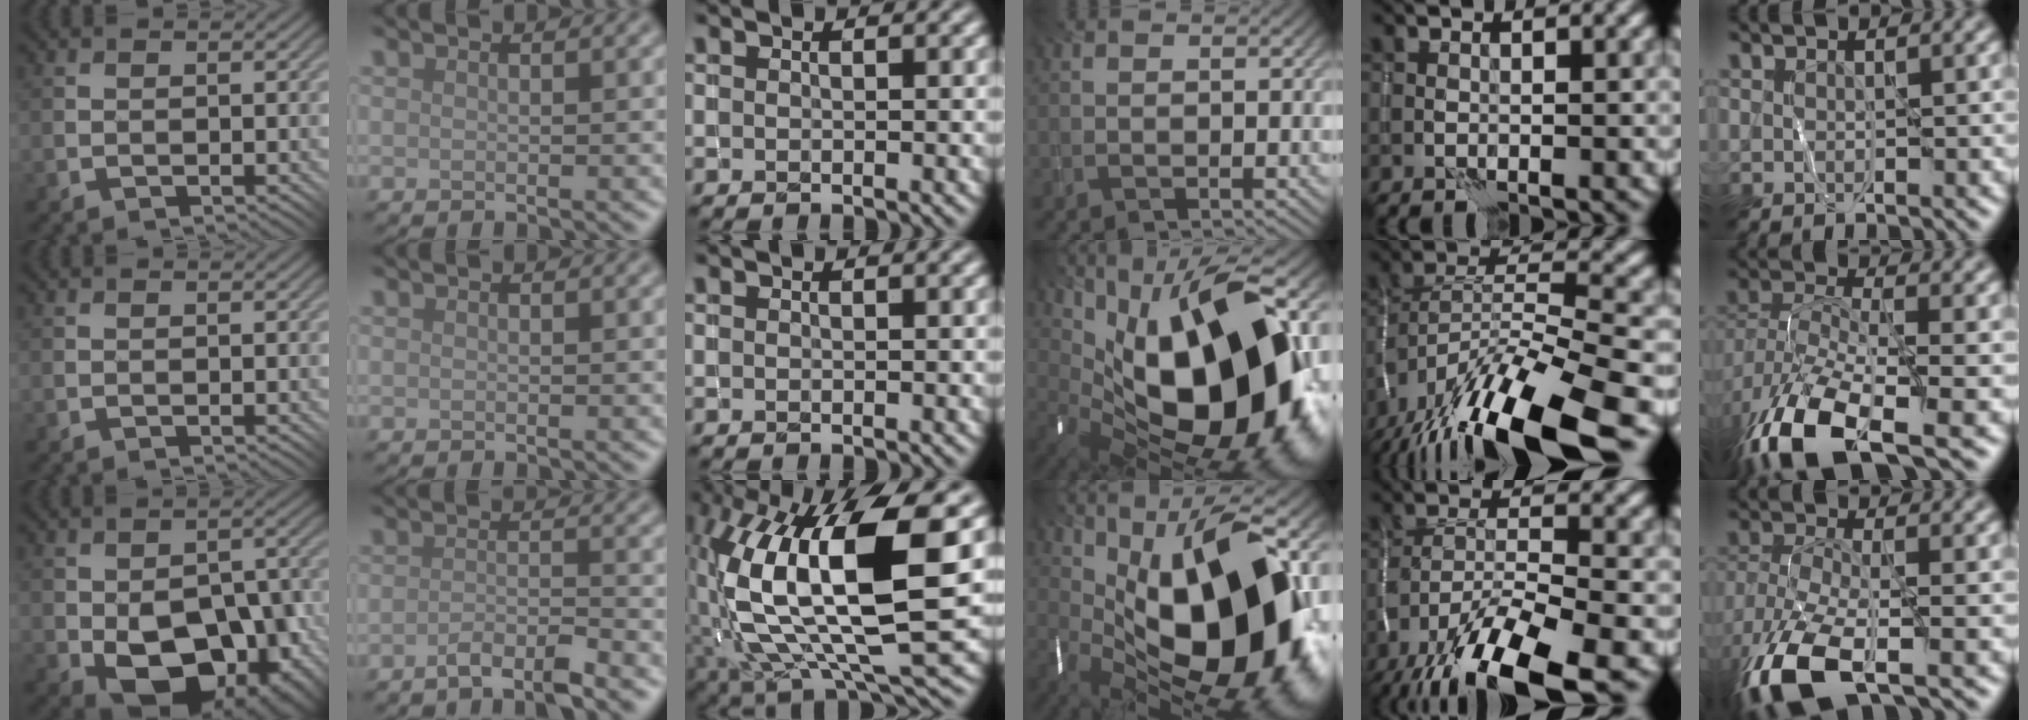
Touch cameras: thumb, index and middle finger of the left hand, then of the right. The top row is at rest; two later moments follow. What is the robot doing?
{"motion": "wrap", "object": "thread"}